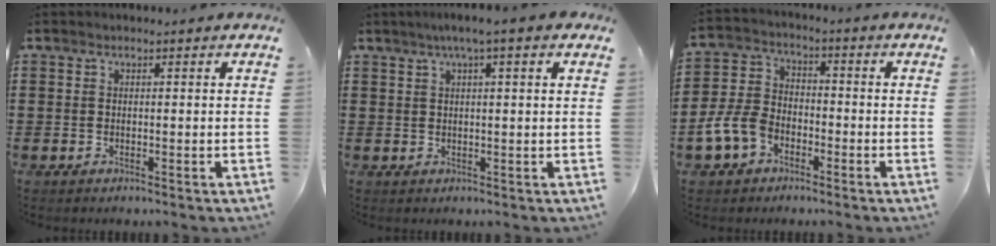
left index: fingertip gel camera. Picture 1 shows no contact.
{"total": 3.1, "force": [1.5, -0.2, 2.7], "torque": [-0.054, 0.001, 0.025]}
{"total": 7.0, "force": [-3.7, 4.4, 3.9], "torque": [-0.111, 0.005, -0.081]}